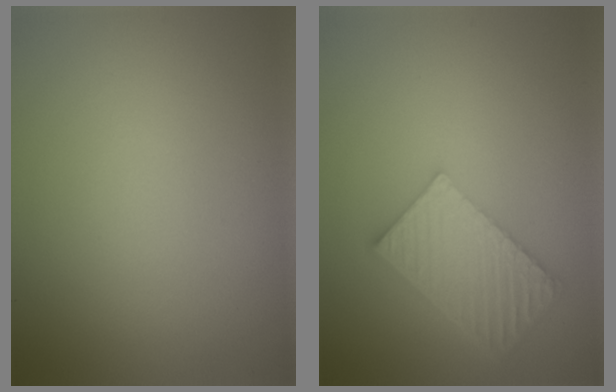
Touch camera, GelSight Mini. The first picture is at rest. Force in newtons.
{"total": 5.5, "press": 4.2, "slide": 3.7}